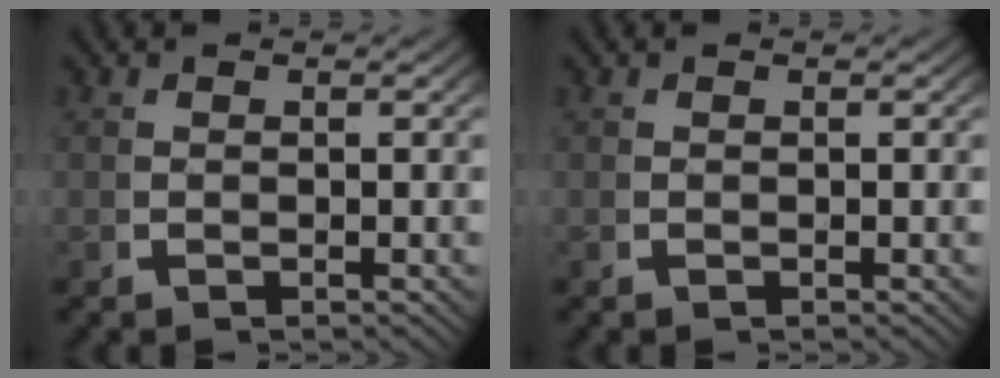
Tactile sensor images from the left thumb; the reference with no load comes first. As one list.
[{"total": 0.0}]